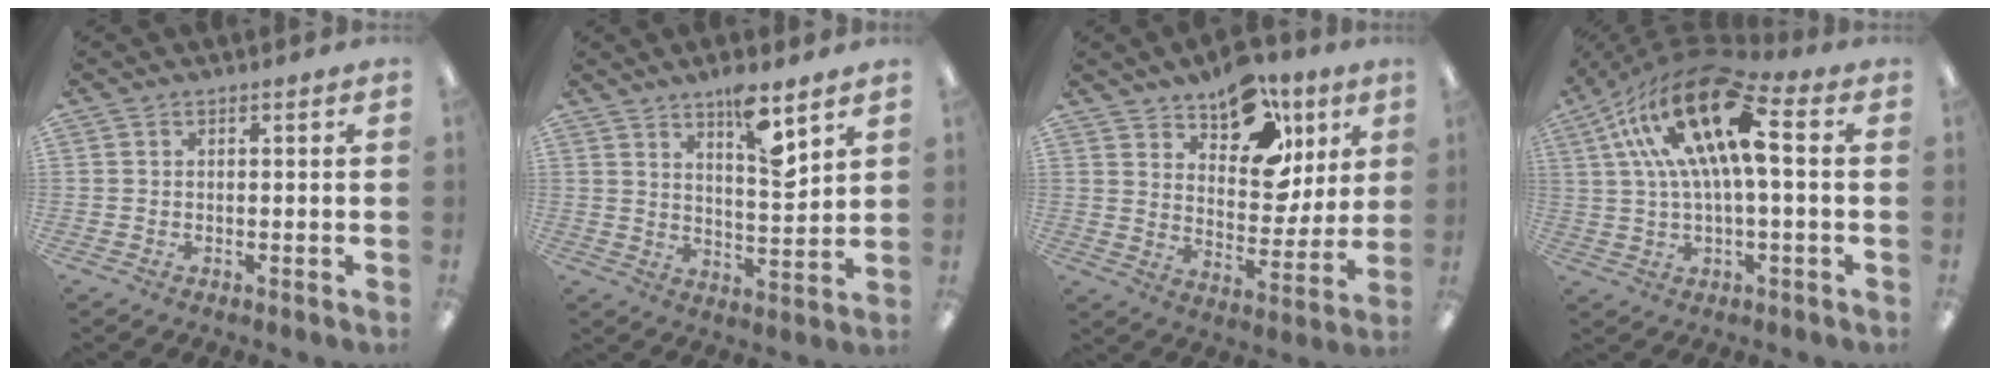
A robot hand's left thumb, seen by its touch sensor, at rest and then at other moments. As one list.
[{"total": 9.8, "force": [7.0, 2.3, 6.5], "torque": [-0.096, -0.042, 0.114]}, {"total": 15.3, "force": [10.0, 8.6, 7.8], "torque": [-0.119, -0.052, 0.179]}, {"total": 22.5, "force": [7.3, 9.1, 19.2], "torque": [-0.366, -0.017, 0.120]}]